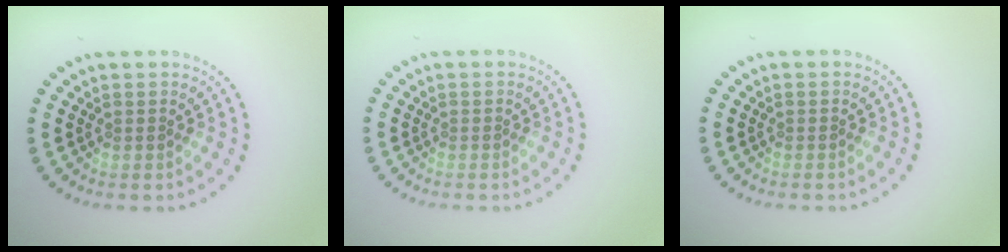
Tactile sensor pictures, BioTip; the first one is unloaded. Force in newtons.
{"total": 0.0}
{"total": 0.0}